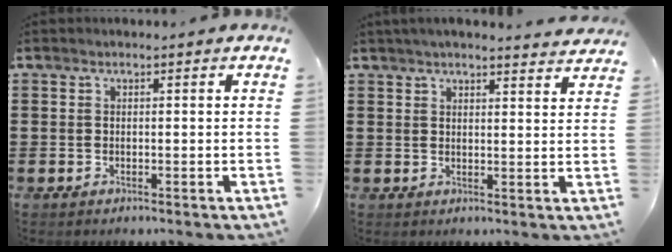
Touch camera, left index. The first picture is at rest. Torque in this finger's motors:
{"motor_torque": [1.52, -0.62, 0.35, 0.04]}